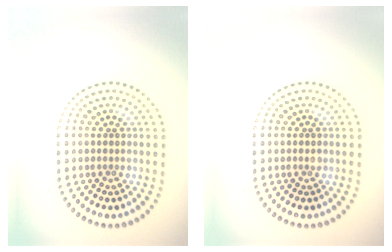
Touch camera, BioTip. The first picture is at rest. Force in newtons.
{"total": 0.5, "press": 0.5, "slide": 0.1}